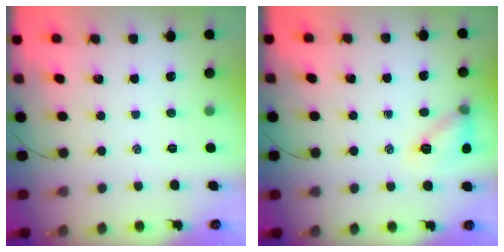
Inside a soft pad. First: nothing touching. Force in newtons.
{"total": 10.9, "press": 10.9, "slide": 0.8}